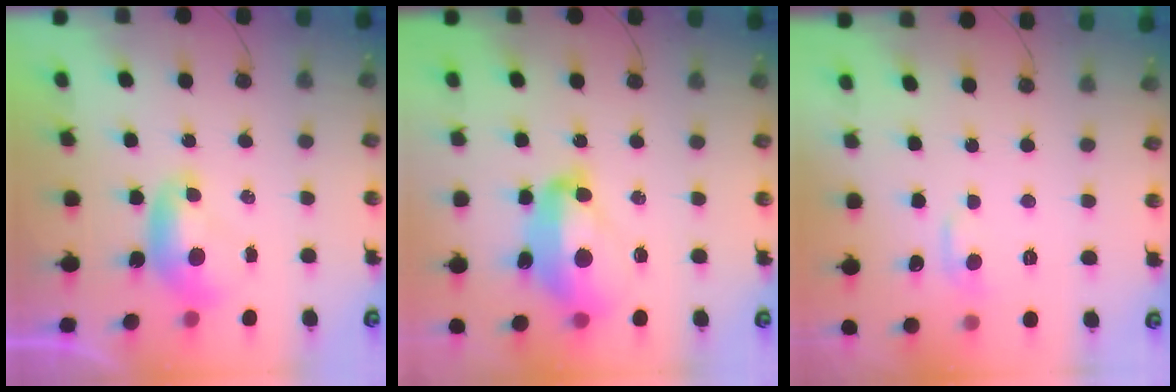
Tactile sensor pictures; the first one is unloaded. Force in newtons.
{"total": 10.8, "press": 10.8, "slide": 1.0}
{"total": 0.8, "press": 0.2, "slide": 0.8}